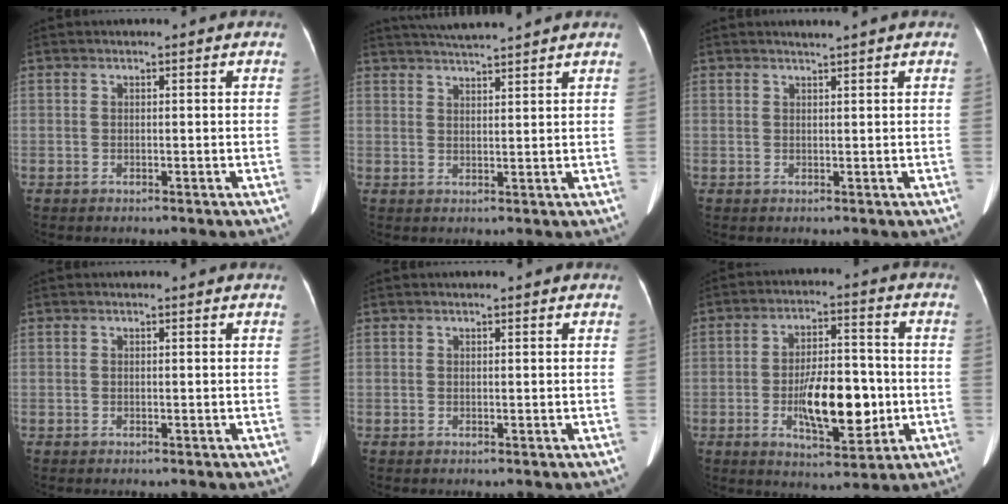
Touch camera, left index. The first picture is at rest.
{"total": 6.4, "force": [5.9, -1.0, 2.2], "torque": [-0.039, 0.018, 0.093]}
{"total": 1.2, "force": [1.0, -0.4, 0.4], "torque": [-0.010, -0.001, 0.022]}
{"total": 0.7, "force": [0.6, 0.0, 0.2], "torque": [-0.003, 0.002, 0.007]}
{"total": 1.0, "force": [0.8, 0.1, 0.5], "torque": [-0.007, 0.010, 0.012]}
{"total": 11.6, "force": [-2.4, 4.2, 10.5], "torque": [-0.182, 0.002, -0.034]}